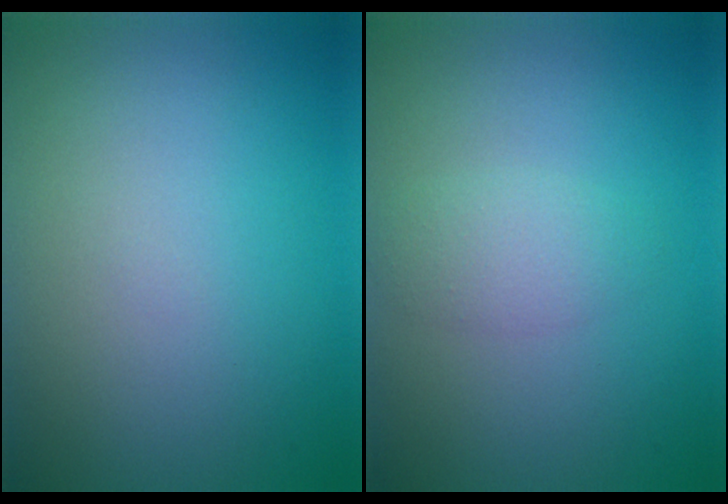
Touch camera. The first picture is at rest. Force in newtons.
{"total": 2.0, "press": 2.0, "slide": 0.1}